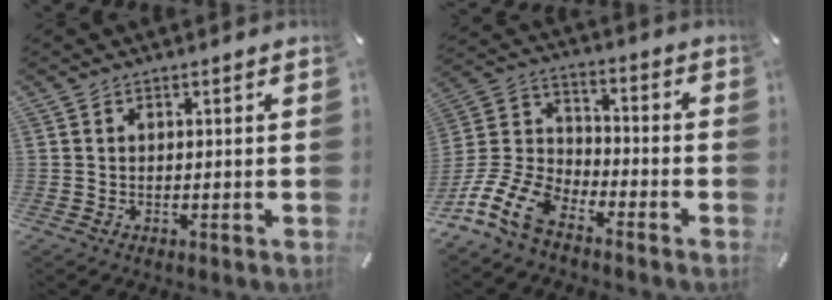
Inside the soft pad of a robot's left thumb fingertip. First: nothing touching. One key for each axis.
{"total": 13.3, "fx": -9.7, "fy": 6.5, "fz": 6.3, "tx": -0.143, "ty": 0.038, "tz": -0.187}